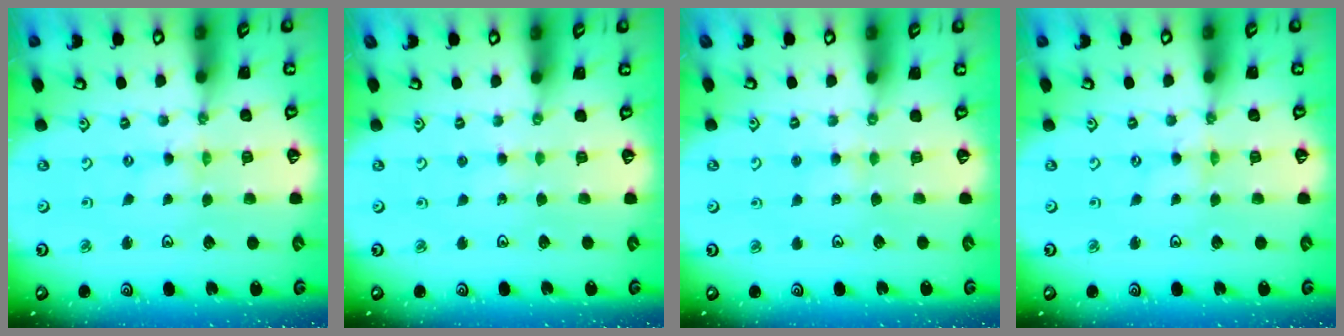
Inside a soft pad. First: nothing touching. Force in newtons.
{"total": 2.6, "press": 2.6, "slide": 0.3}
{"total": 2.9, "press": 2.9, "slide": 0.4}
{"total": 1.1, "press": 1.1, "slide": 0.1}